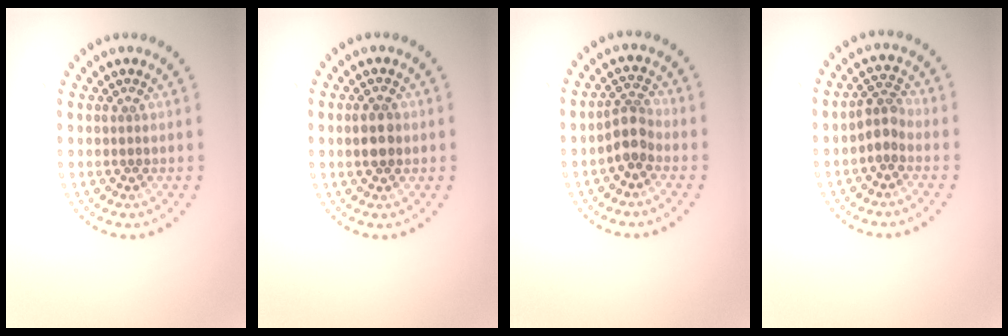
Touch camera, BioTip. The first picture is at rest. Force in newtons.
{"total": 2.6, "press": 2.6, "slide": 0.1}
{"total": 2.5, "press": 1.9, "slide": 1.6}
{"total": 1.9, "press": 1.6, "slide": 1.1}